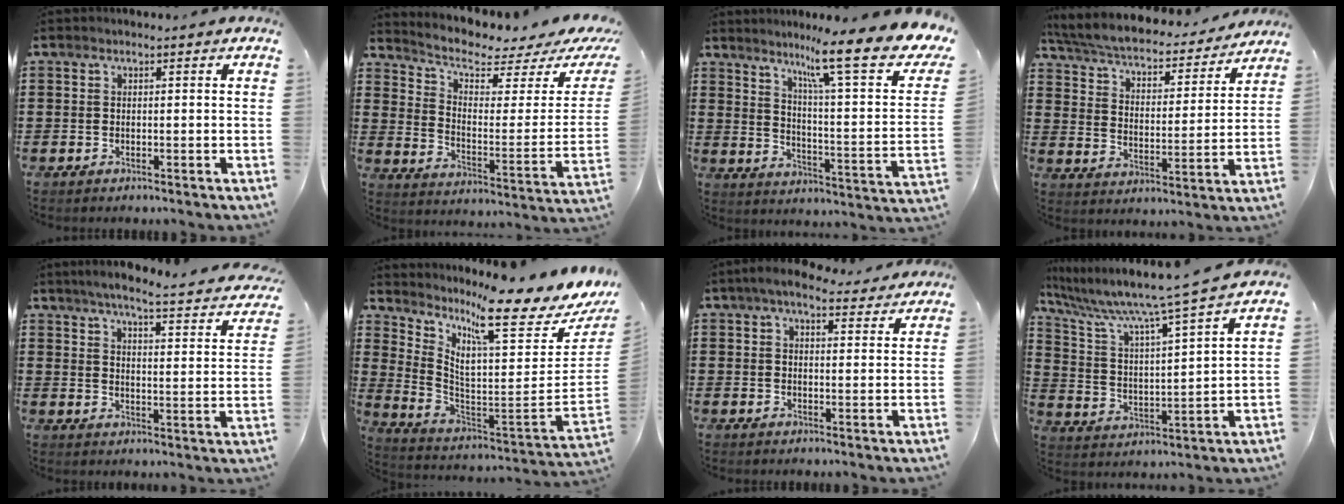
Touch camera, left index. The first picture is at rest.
{"total": 4.5, "force": [3.5, 1.3, 2.5], "torque": [-0.064, -0.034, 0.052]}
{"total": 12.8, "force": [9.3, 0.7, 8.7], "torque": [-0.156, -0.054, 0.143]}
{"total": 5.3, "force": [4.9, 0.6, 1.9], "torque": [-0.061, -0.034, 0.078]}
{"total": 4.7, "force": [4.1, -0.2, 2.3], "torque": [-0.055, -0.036, 0.061]}
{"total": 10.0, "force": [7.2, -0.3, 6.8], "torque": [-0.138, -0.081, 0.107]}
{"total": 5.4, "force": [4.5, 1.3, 2.8], "torque": [-0.065, -0.006, 0.081]}
{"total": 8.1, "force": [6.8, -0.4, 4.3], "torque": [-0.115, -0.051, 0.105]}